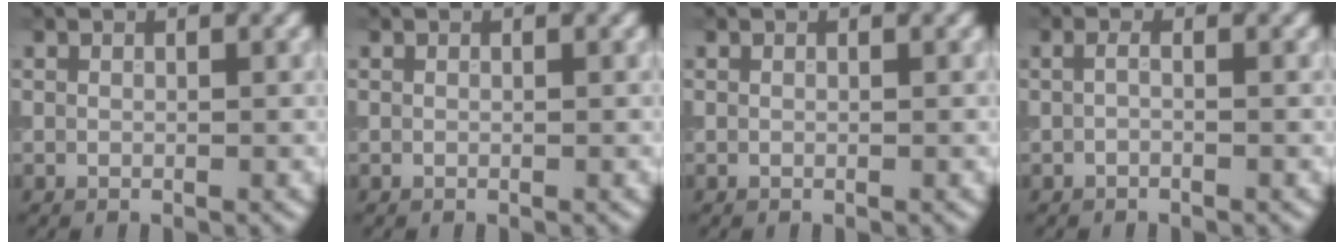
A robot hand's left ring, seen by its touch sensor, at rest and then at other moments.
{"total": 0.0}
{"total": 0.0}
{"total": 0.7, "force": [-0.2, 0.1, 0.7], "torque": [-0.016, -0.006, -0.007]}